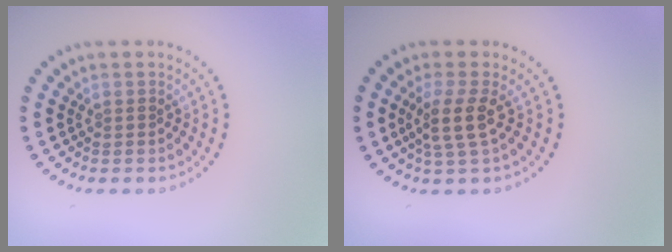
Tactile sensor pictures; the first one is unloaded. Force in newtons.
{"total": 2.8, "press": 2.3, "slide": 1.6}